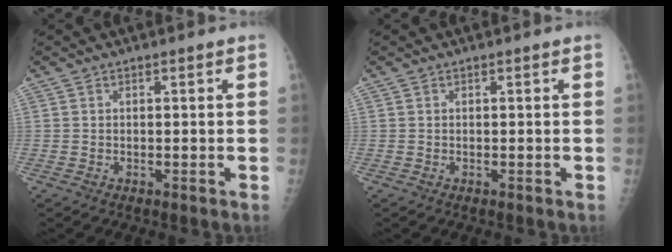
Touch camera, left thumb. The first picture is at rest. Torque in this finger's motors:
{"motor_torque": [0.02, 0.02, -0.01, -0.01, 0.00]}